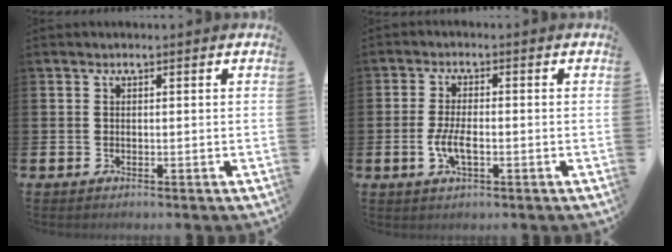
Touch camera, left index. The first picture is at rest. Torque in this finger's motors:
{"motor_torque": [1.18, 0.24, 0.54, 0.21]}